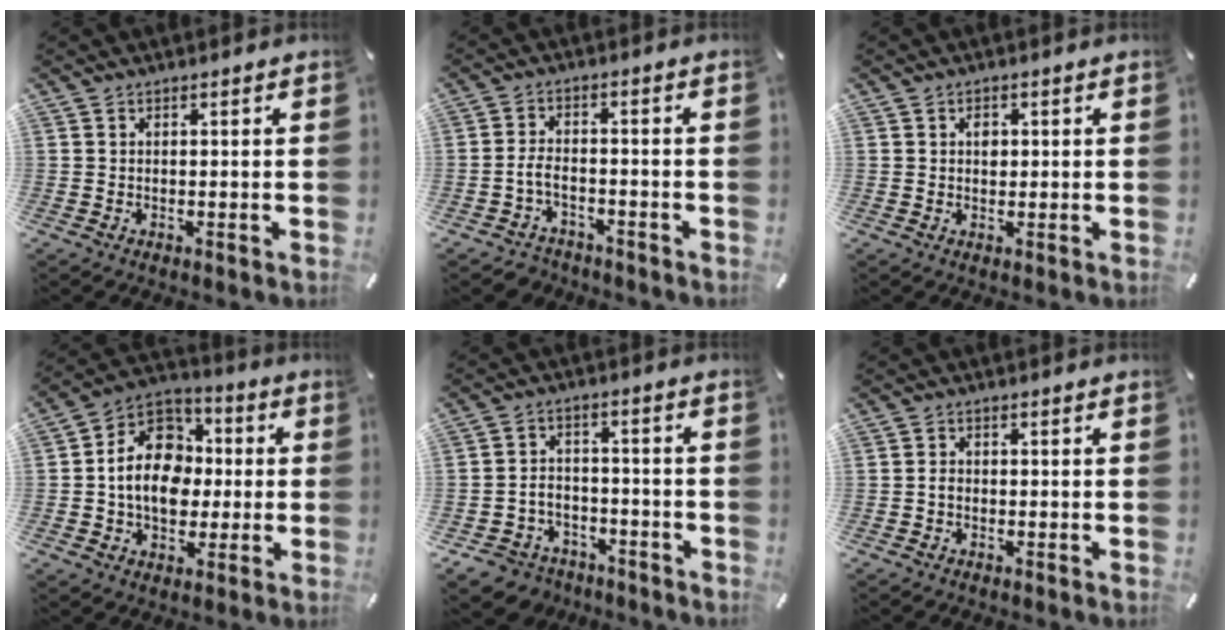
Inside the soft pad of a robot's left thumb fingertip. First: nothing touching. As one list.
[{"total": 4.6, "force": [-2.2, 3.1, 2.6], "torque": [-0.067, 0.008, -0.048]}, {"total": 2.0, "force": [0.3, 1.6, 1.2], "torque": [-0.001, -0.002, -0.002]}, {"total": 14.7, "force": [-1.4, 12.1, 8.2], "torque": [-0.156, 0.016, -0.027]}, {"total": 7.0, "force": [-4.7, 5.0, 1.4], "torque": [-0.042, 0.023, -0.092]}, {"total": 1.5, "force": [-0.5, 1.1, 0.9], "torque": [-0.018, 0.005, -0.012]}]